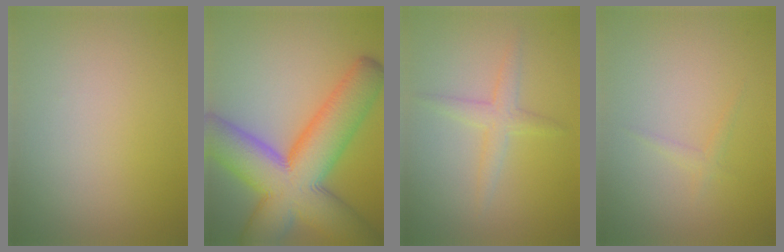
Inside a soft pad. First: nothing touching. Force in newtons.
{"total": 13.9, "press": 13.9, "slide": 0.6}
{"total": 2.2, "press": 2.2, "slide": 0.1}
{"total": 0.8, "press": 0.8, "slide": 0.1}